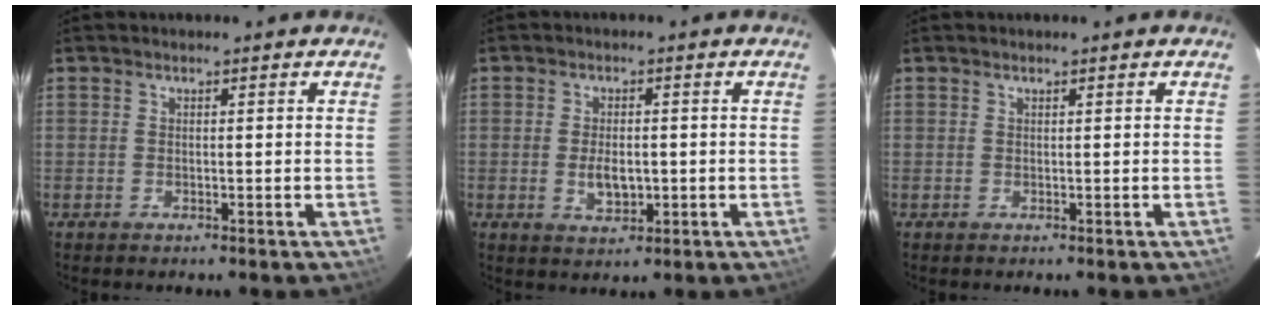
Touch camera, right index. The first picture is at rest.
{"total": 4.7, "force": [-0.7, 2.6, 3.8], "torque": [-0.071, -0.004, -0.007]}
{"total": 0.0}